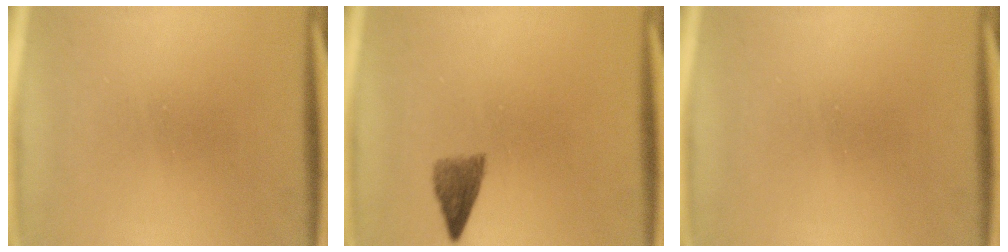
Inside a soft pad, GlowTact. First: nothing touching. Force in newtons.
{"total": 3.0}
{"total": 0.0}